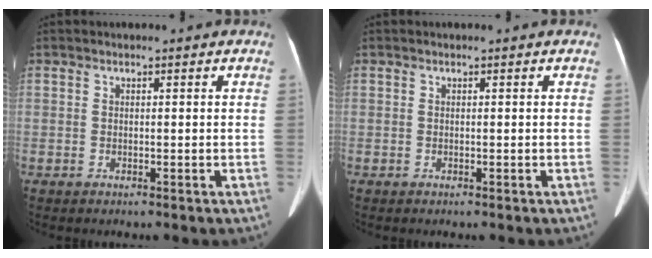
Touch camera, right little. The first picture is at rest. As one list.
[{"total": 0.0}]